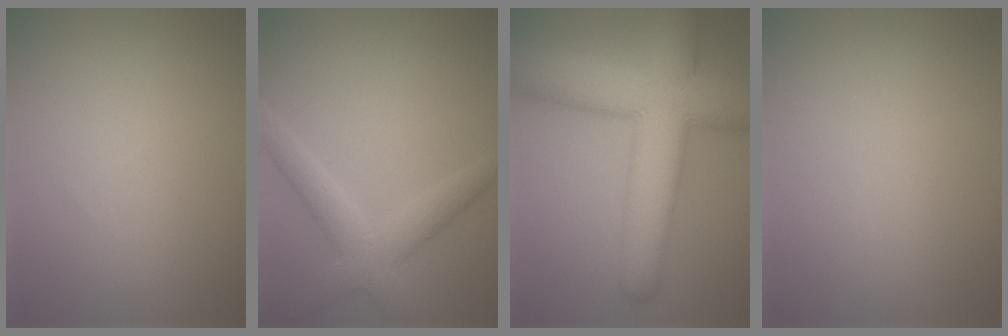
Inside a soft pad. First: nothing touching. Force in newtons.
{"total": 4.0, "press": 4.0, "slide": 0.3}
{"total": 11.6, "press": 11.6, "slide": 0.3}
{"total": 0.0}